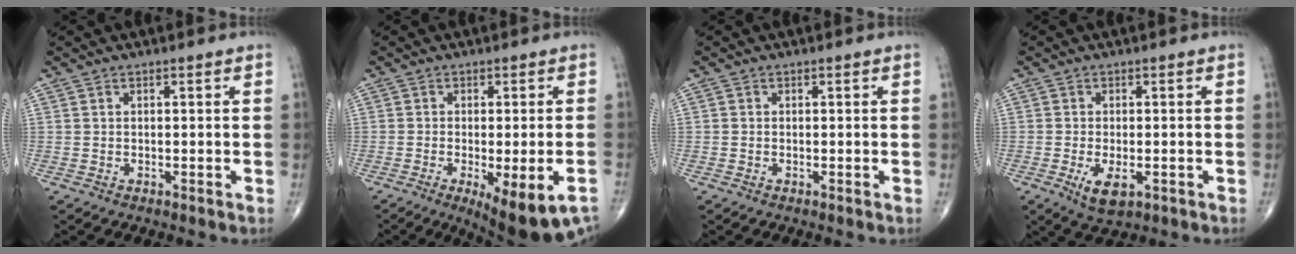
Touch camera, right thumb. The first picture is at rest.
{"total": 12.5, "force": [-6.9, 3.3, 9.9], "torque": [-0.104, 0.004, -0.091]}
{"total": 0.0}
{"total": 4.9, "force": [-1.7, 2.3, 4.0], "torque": [-0.069, -0.008, -0.022]}